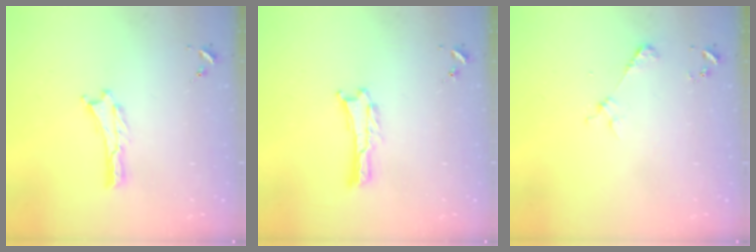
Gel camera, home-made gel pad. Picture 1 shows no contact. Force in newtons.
{"total": 0.0}
{"total": 2.2, "press": 2.2, "slide": 0.2}